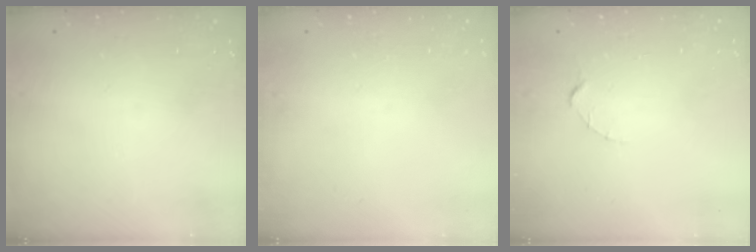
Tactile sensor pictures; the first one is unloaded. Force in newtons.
{"total": 0.0}
{"total": 1.5, "press": 1.5, "slide": 0.2}